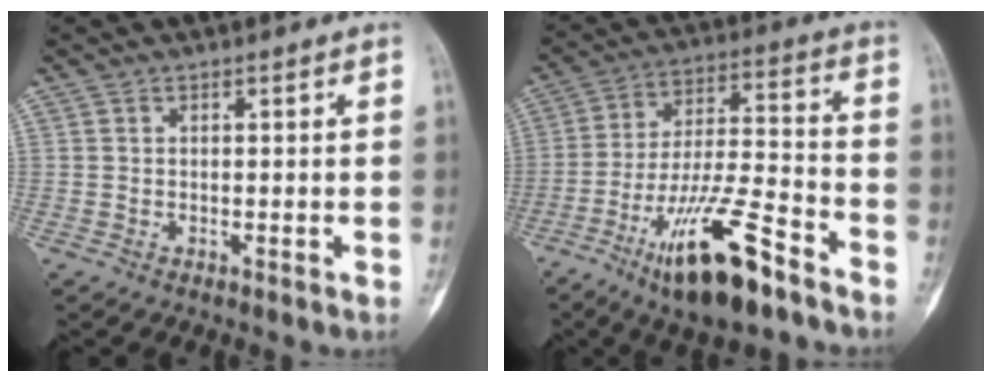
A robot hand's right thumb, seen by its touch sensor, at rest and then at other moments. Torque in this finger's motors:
{"motor_torque": [0.80, 0.75, 1.84, -0.93, 0.62]}